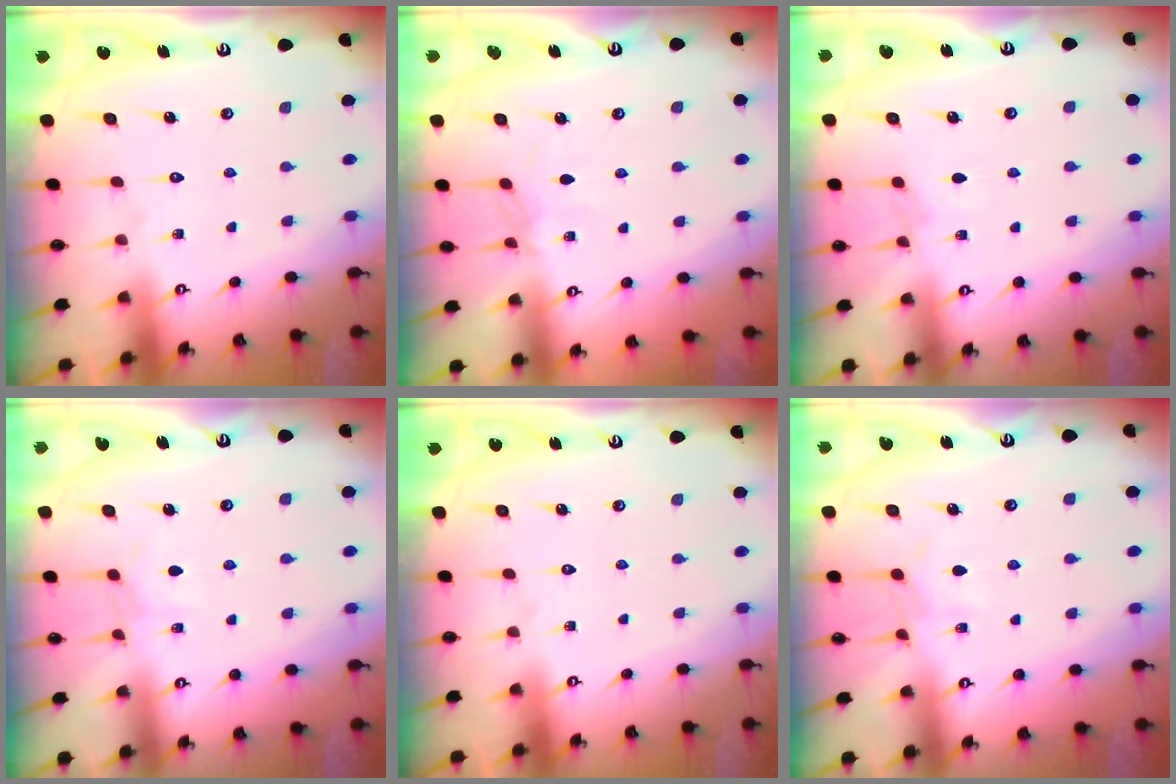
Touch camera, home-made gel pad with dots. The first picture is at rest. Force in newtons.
{"total": 2.3, "press": 2.3, "slide": 0.5}
{"total": 2.8, "press": 2.8, "slide": 0.5}
{"total": 3.6, "press": 3.6, "slide": 0.4}
{"total": 0.0}
{"total": 4.6, "press": 4.5, "slide": 0.5}